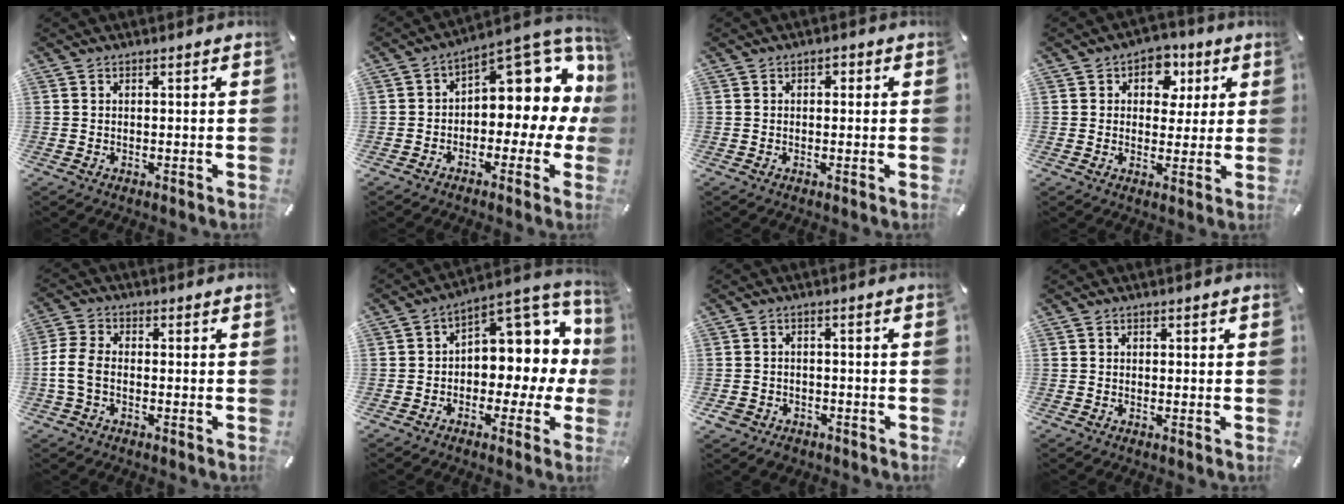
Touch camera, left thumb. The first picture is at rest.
{"total": 11.4, "force": [5.9, 5.9, 7.7], "torque": [-0.090, -0.066, 0.094]}
{"total": 1.2, "force": [-0.1, 1.0, 0.7], "torque": [-0.014, 0.007, -0.004]}
{"total": 7.6, "force": [2.1, 6.4, 3.6], "torque": [-0.033, -0.007, 0.029]}
{"total": 5.9, "force": [-1.7, 3.6, 4.3], "torque": [-0.103, 0.003, -0.037]}
{"total": 9.6, "force": [2.9, 6.8, 6.2], "torque": [-0.077, -0.035, 0.052]}
{"total": 3.6, "force": [-2.1, 2.7, 0.8], "torque": [-0.017, 0.008, -0.043]}
{"total": 0.5, "force": [-0.1, 0.5, 0.2], "torque": [-0.003, 0.004, -0.003]}